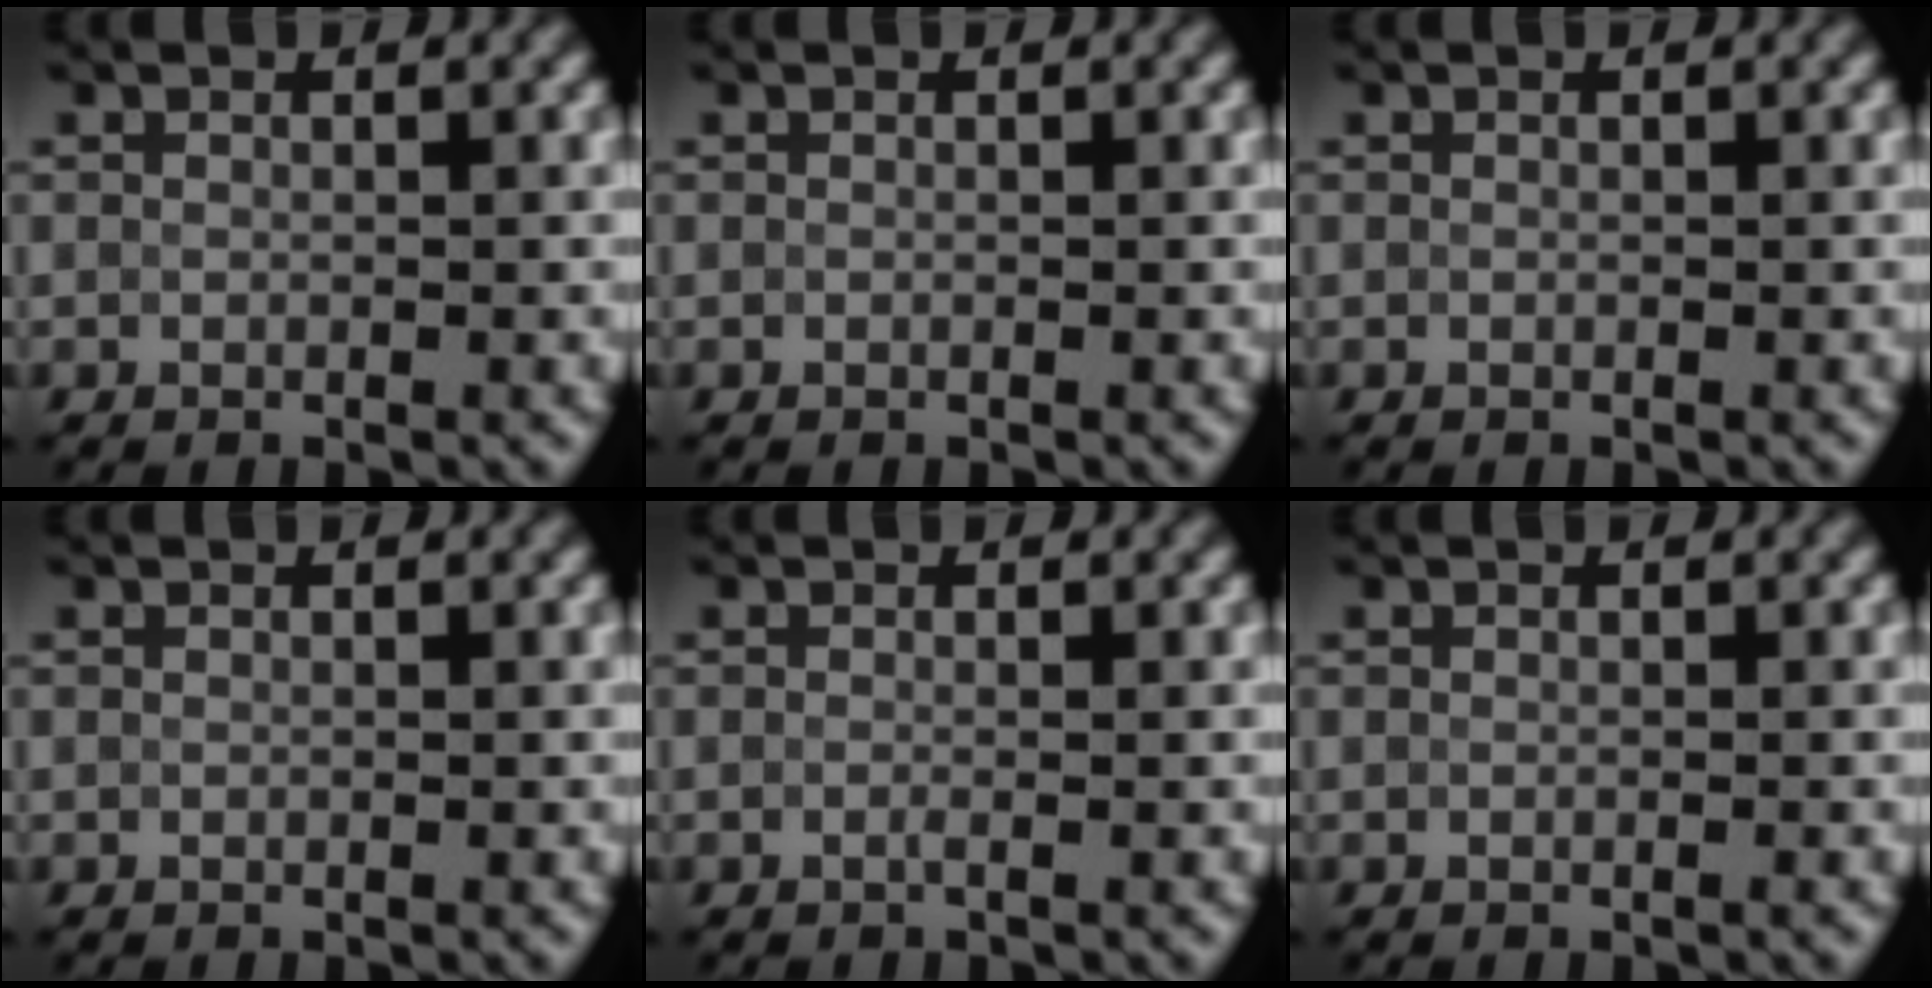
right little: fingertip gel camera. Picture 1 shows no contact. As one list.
[{"total": 0.0}, {"total": 0.0}, {"total": 0.0}, {"total": 0.7, "force": [-0.4, 0.1, 0.6], "torque": [-0.007, -0.004, -0.011]}, {"total": 0.6, "force": [-0.1, 0.3, 0.5], "torque": [-0.001, -0.001, -0.006]}]